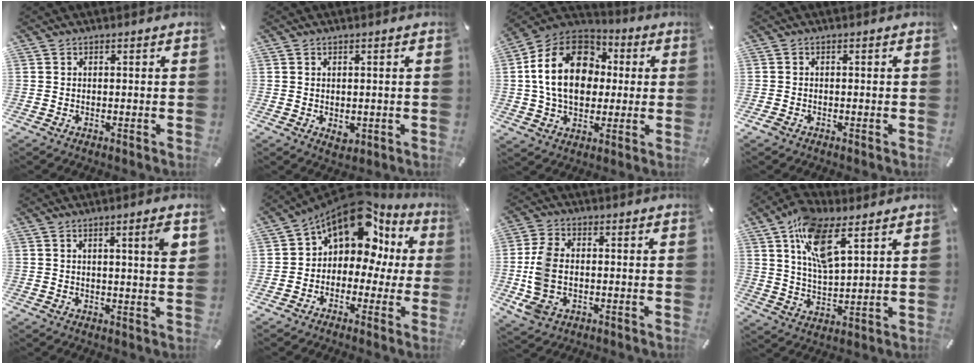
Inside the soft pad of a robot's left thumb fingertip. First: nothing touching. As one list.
[{"total": 2.3, "force": [-0.3, 1.9, 1.4], "torque": [-0.015, 0.000, -0.005]}, {"total": 19.4, "force": [2.0, 14.8, 12.3], "torque": [-0.244, 0.016, 0.034]}, {"total": 0.8, "force": [-0.6, 0.4, 0.3], "torque": [-0.004, 0.001, -0.012]}, {"total": 5.0, "force": [2.1, 0.0, 4.5], "torque": [-0.073, -0.010, 0.029]}, {"total": 15.0, "force": [8.2, 9.0, 8.8], "torque": [-0.150, -0.052, 0.144]}, {"total": 10.1, "force": [-0.9, 7.4, 6.8], "torque": [-0.165, 0.010, -0.014]}, {"total": 12.8, "force": [7.6, 5.0, 9.0], "torque": [-0.181, -0.026, 0.136]}]